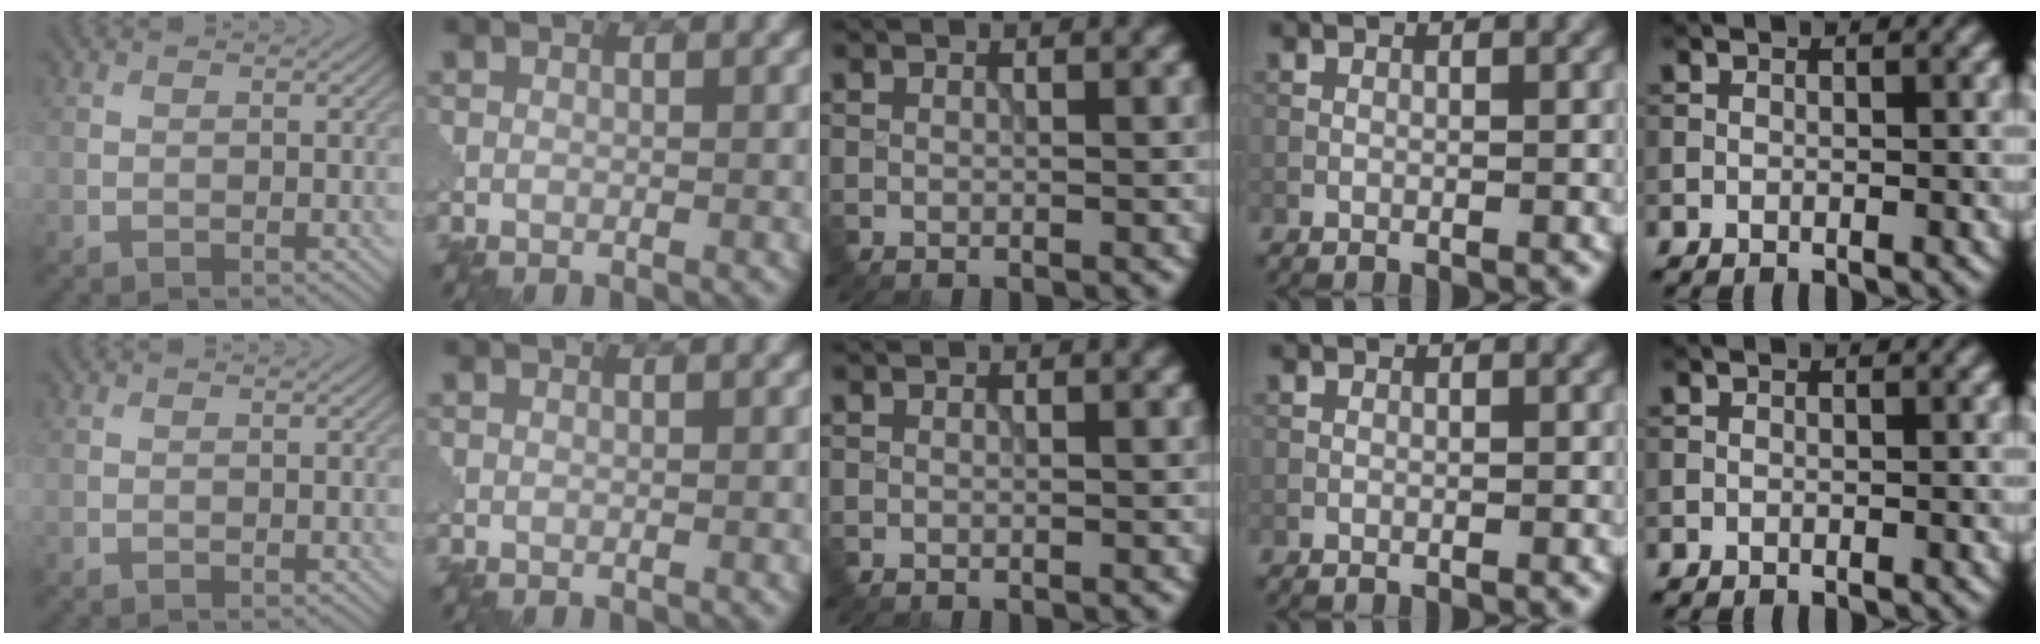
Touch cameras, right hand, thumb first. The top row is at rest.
{}